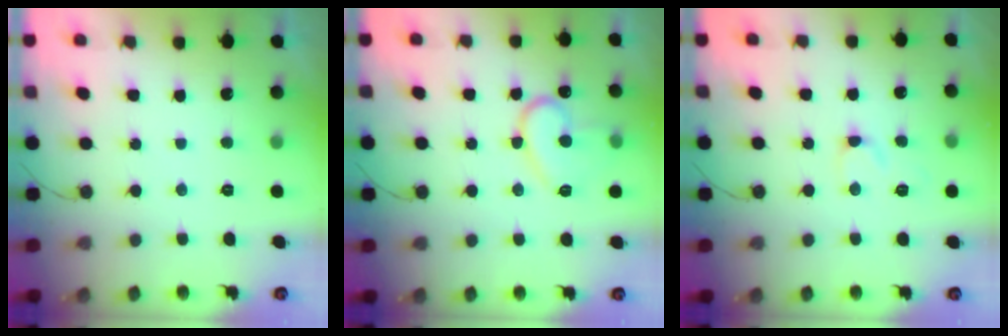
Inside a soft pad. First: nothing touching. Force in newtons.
{"total": 13.0, "press": 12.9, "slide": 1.0}
{"total": 4.3, "press": 4.2, "slide": 0.5}